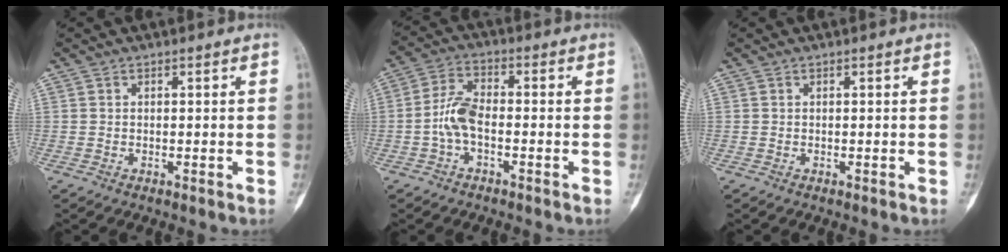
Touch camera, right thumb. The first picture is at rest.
{"total": 6.3, "force": [-1.6, 3.1, 5.3], "torque": [-0.107, 0.019, -0.039]}
{"total": 0.0}